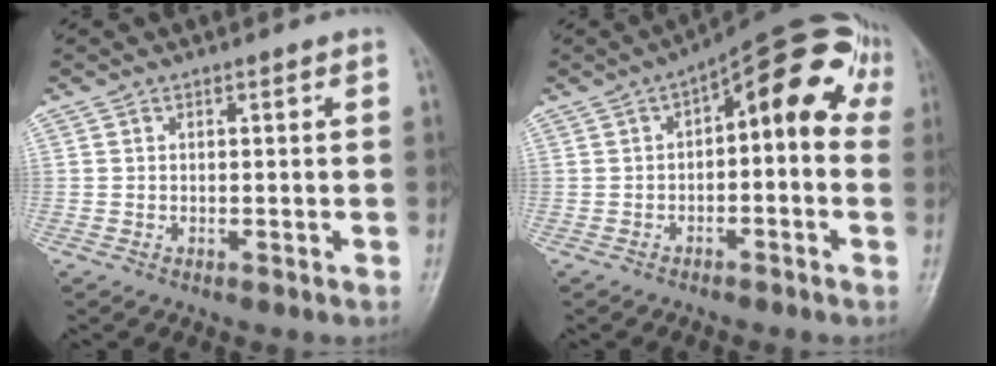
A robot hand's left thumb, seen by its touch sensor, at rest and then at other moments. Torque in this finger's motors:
{"motor_torque": [-0.12, 1.24, 0.80, 0.53, 0.13]}